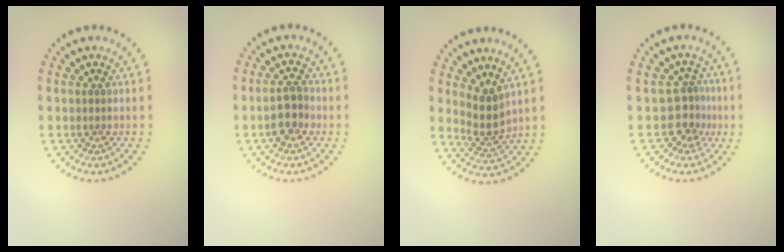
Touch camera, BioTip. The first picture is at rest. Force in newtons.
{"total": 2.8, "press": 2.7, "slide": 0.7}
{"total": 2.8, "press": 2.2, "slide": 1.8}
{"total": 2.7, "press": 2.1, "slide": 1.7}